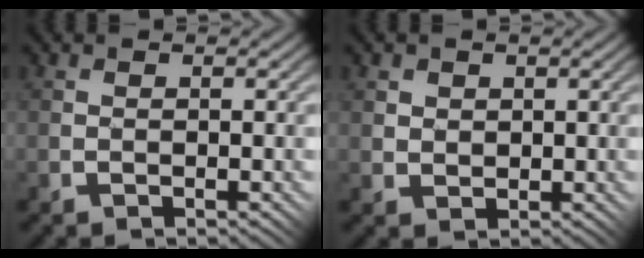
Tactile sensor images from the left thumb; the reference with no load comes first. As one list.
[{"total": 2.6, "force": [1.5, 2.1, 0.4], "torque": [-0.027, 0.002, 0.030]}]